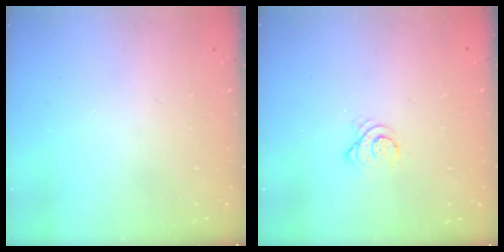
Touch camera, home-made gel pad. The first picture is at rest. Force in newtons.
{"total": 3.6, "press": 3.6, "slide": 0.1}